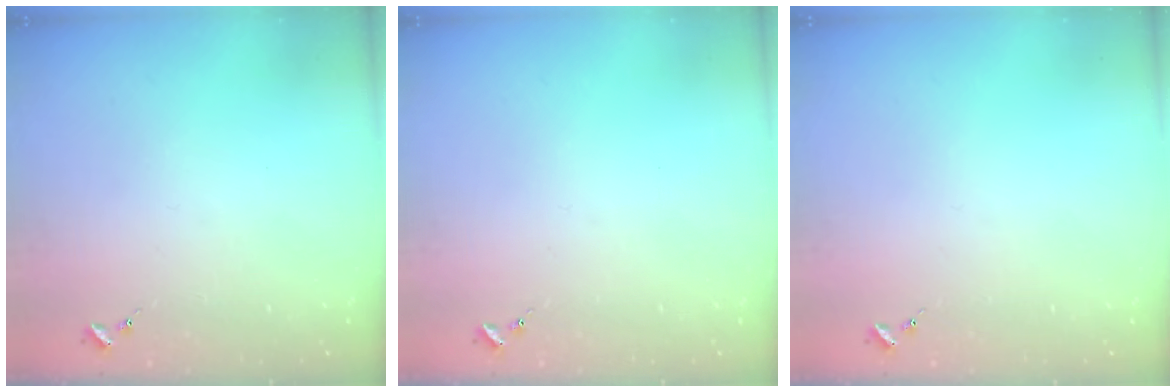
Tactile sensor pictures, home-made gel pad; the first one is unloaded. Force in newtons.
{"total": 0.0}
{"total": 0.0}